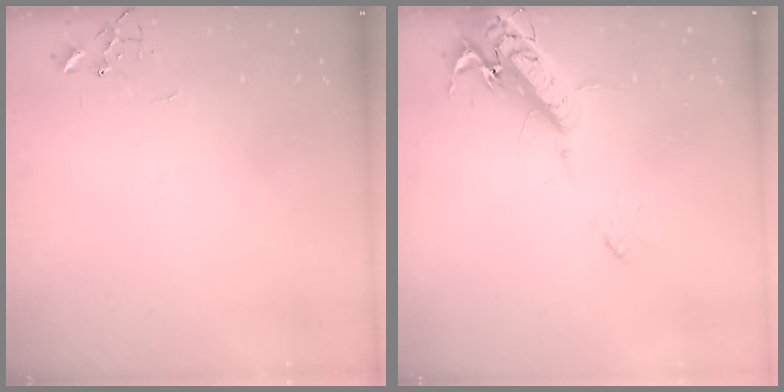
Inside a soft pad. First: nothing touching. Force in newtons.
{"total": 16.4, "press": 15.9, "slide": 3.8}